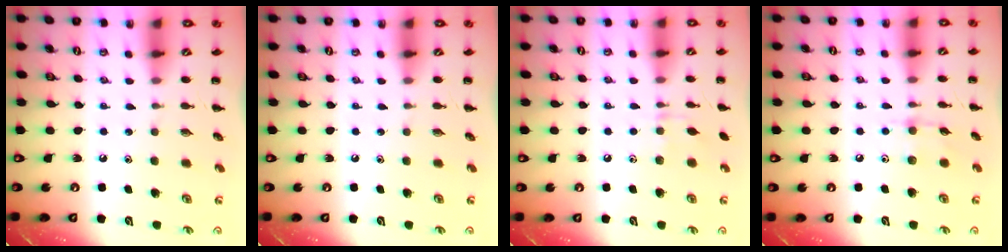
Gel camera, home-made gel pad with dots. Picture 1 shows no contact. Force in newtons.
{"total": 0.0}
{"total": 5.8, "press": 5.4, "slide": 1.9}
{"total": 4.8, "press": 4.6, "slide": 1.4}